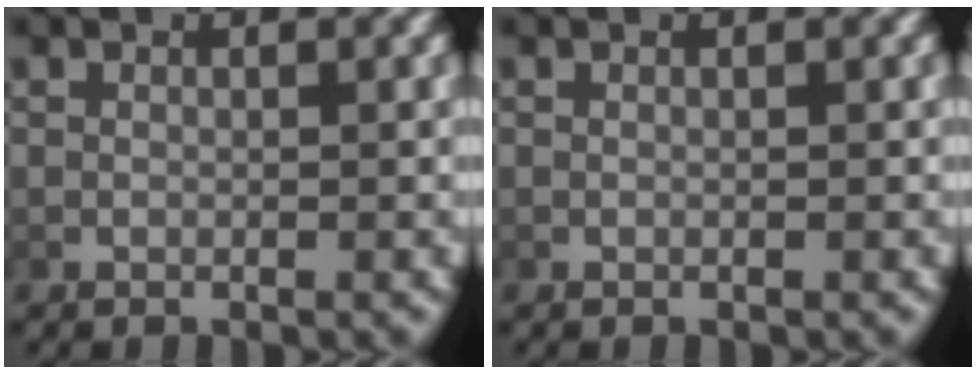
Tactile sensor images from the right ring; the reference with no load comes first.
{"total": 0.0}